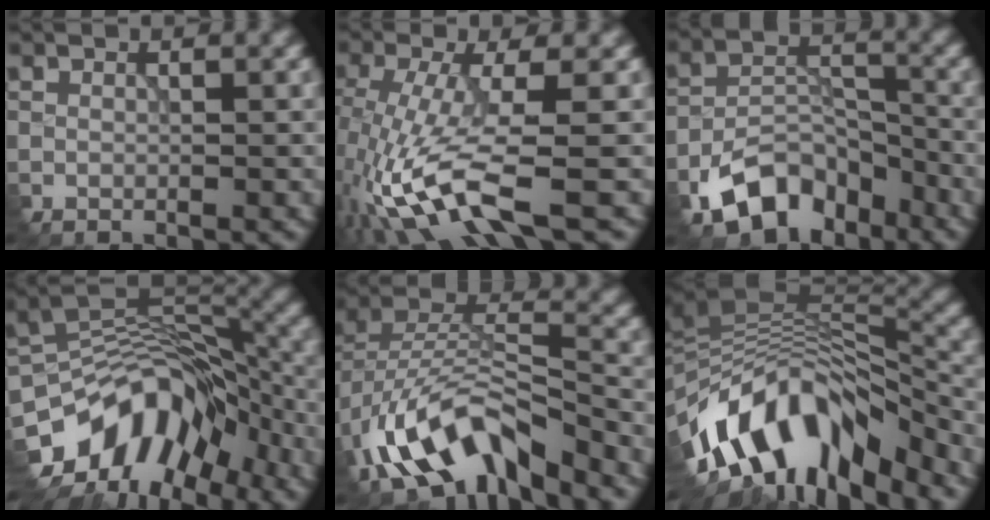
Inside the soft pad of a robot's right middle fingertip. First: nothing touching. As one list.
[{"total": 7.9, "force": [-3.4, 1.9, 6.8], "torque": [-0.165, -0.007, -0.065]}, {"total": 6.8, "force": [-5.0, 3.8, 2.7], "torque": [-0.051, 0.001, -0.090]}, {"total": 11.2, "force": [-6.6, 6.6, 6.2], "torque": [-0.100, 0.021, -0.122]}, {"total": 10.1, "force": [-6.6, 4.5, 6.3], "torque": [-0.129, 0.006, -0.125]}, {"total": 13.4, "force": [-7.0, 5.9, 9.7], "torque": [-0.180, 0.021, -0.114]}]